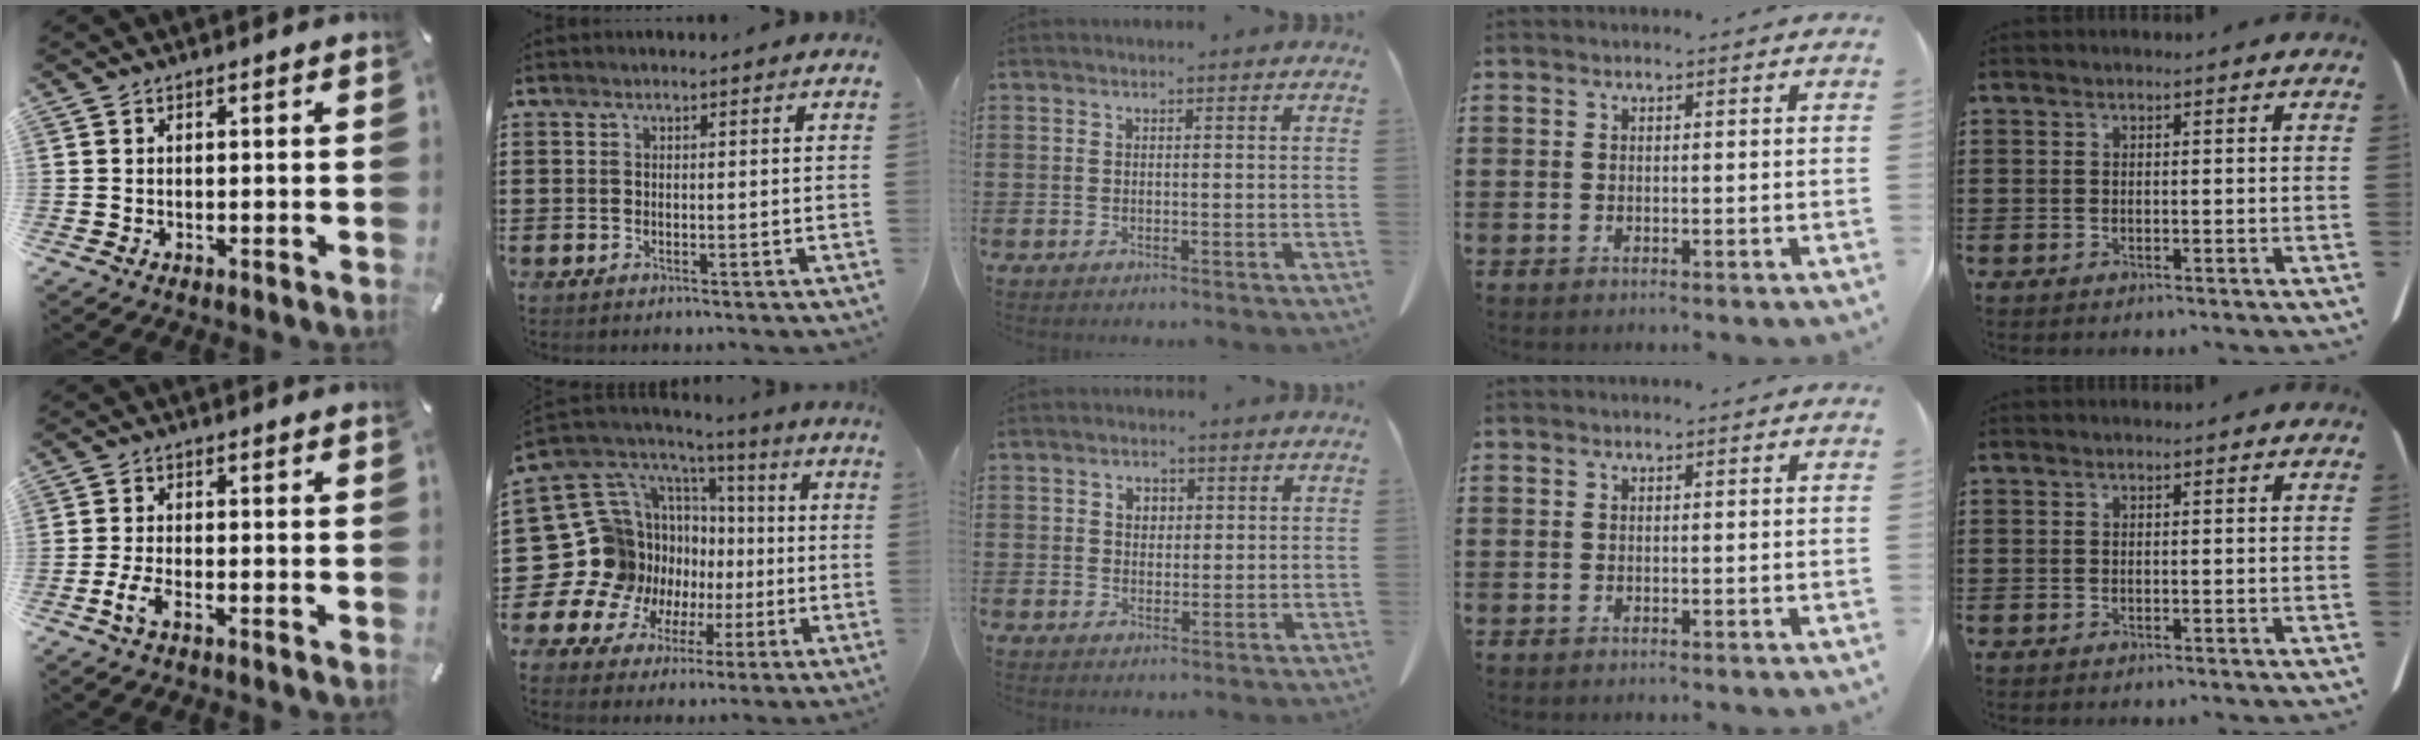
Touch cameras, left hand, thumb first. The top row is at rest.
{"thumb": {"total": 3.7, "force": [-2.2, 1.1, 2.8], "torque": [-0.070, -0.001, -0.045]}, "index": {"total": 16.9, "force": [-1.6, 15.6, 6.3], "torque": [-0.201, -0.033, 0.012]}, "middle": {"total": 2.4, "force": [1.0, 1.9, 1.2], "torque": [-0.022, 0.006, 0.014]}}